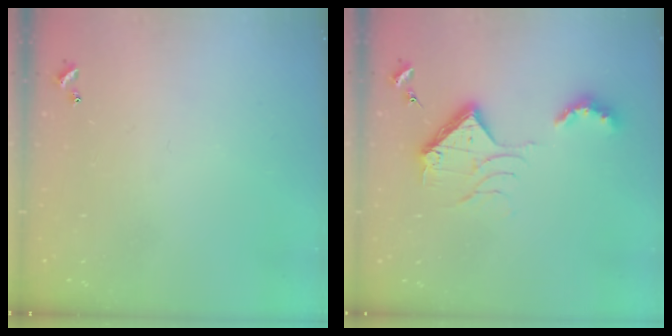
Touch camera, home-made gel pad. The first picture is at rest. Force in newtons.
{"total": 12.0, "press": 12.0, "slide": 0.4}